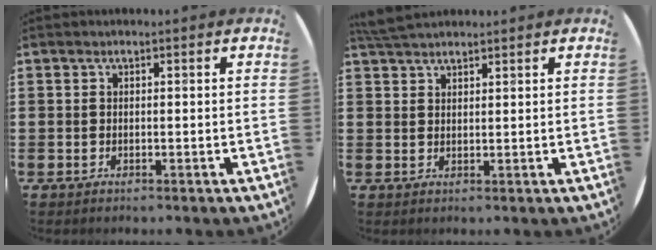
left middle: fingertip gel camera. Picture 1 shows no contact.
{"total": 3.2, "force": [2.9, 0.7, 1.0], "torque": [-0.025, 0.001, 0.056]}